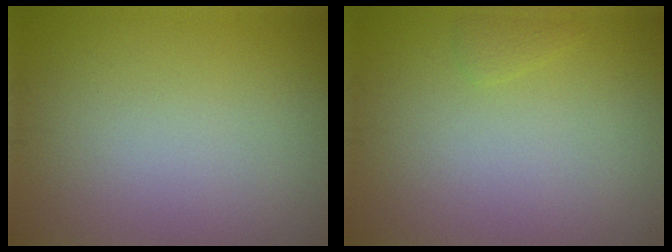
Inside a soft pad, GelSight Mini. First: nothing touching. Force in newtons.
{"total": 0.7, "press": 0.7, "slide": 0.1}